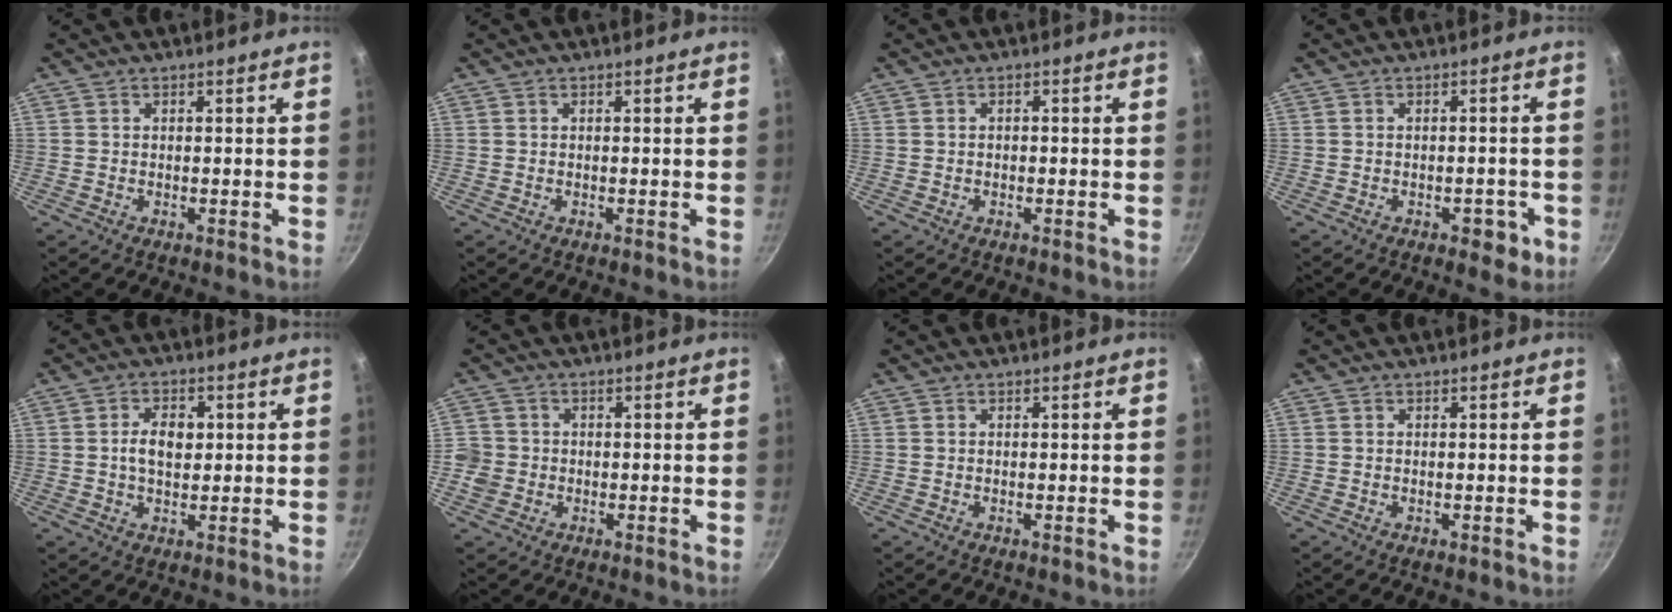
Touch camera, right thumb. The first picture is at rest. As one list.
[{"total": 0.0}, {"total": 0.6, "force": [-0.2, 0.4, 0.3], "torque": [0.002, 0.003, -0.006]}, {"total": 3.7, "force": [-1.7, 2.0, 2.6], "torque": [-0.015, 0.011, -0.017]}, {"total": 5.6, "force": [0.7, 3.5, 4.3], "torque": [-0.063, 0.003, 0.009]}, {"total": 4.1, "force": [-0.8, 3.8, 1.1], "torque": [-0.007, 0.007, -0.019]}, {"total": 0.0}, {"total": 0.0}]